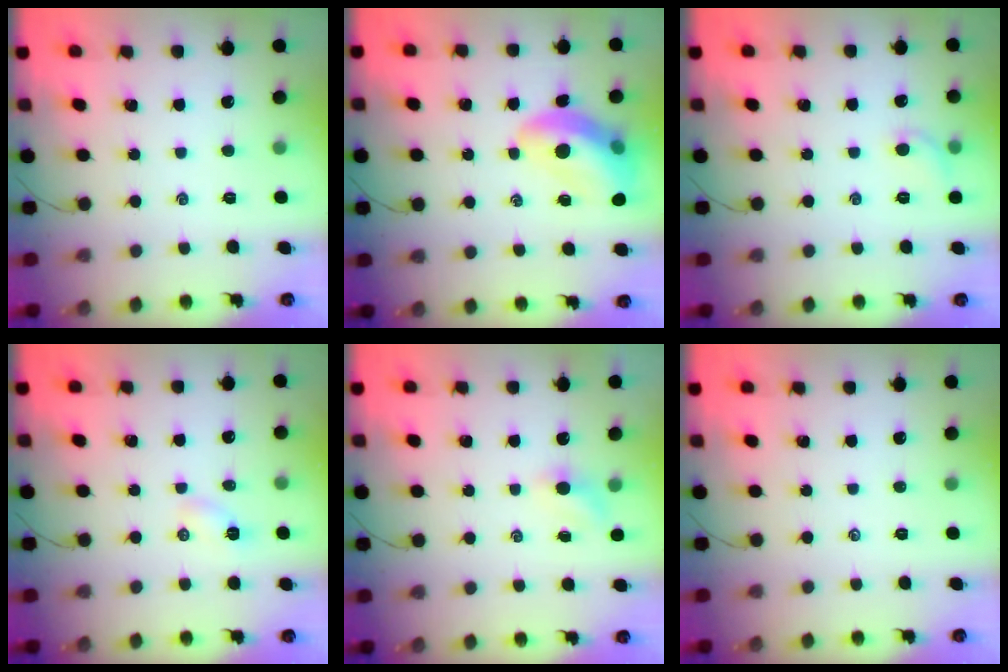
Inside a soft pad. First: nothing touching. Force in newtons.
{"total": 13.4, "press": 12.9, "slide": 3.3}
{"total": 5.4, "press": 5.3, "slide": 1.3}
{"total": 2.9, "press": 2.7, "slide": 1.0}
{"total": 3.3, "press": 3.1, "slide": 1.1}
{"total": 0.0}